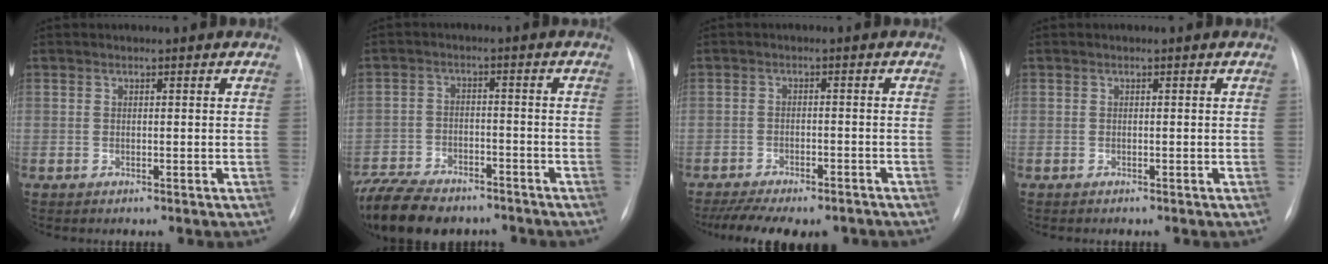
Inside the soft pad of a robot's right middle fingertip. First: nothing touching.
{"total": 16.8, "force": [-13.1, 7.3, 7.7], "torque": [-0.195, -0.015, -0.202]}
{"total": 14.3, "force": [-11.6, 5.1, 6.6], "torque": [-0.137, -0.001, -0.154]}
{"total": 0.0}